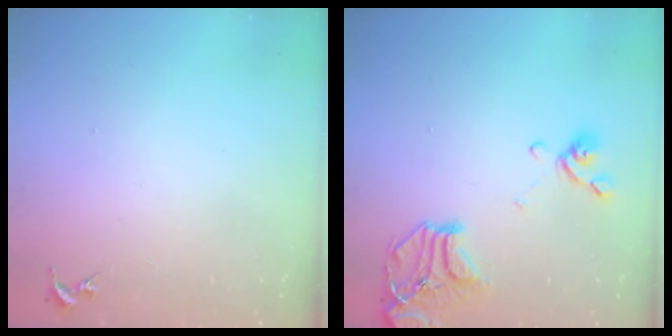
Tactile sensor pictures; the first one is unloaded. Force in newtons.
{"total": 16.9, "press": 16.8, "slide": 2.2}